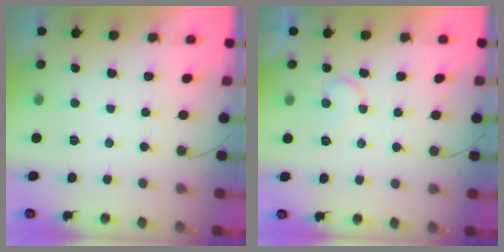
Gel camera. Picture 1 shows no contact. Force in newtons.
{"total": 6.2, "press": 6.1, "slide": 0.5}